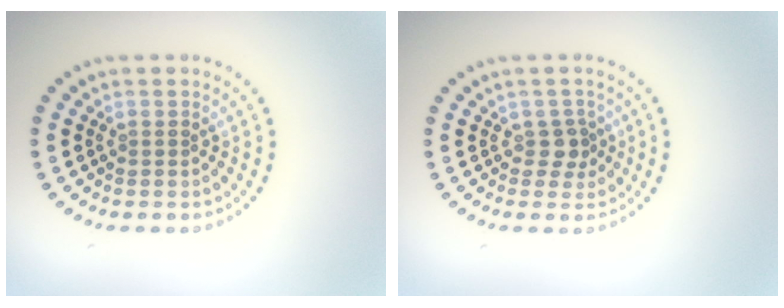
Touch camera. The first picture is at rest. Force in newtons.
{"total": 1.7, "press": 1.4, "slide": 1.0}